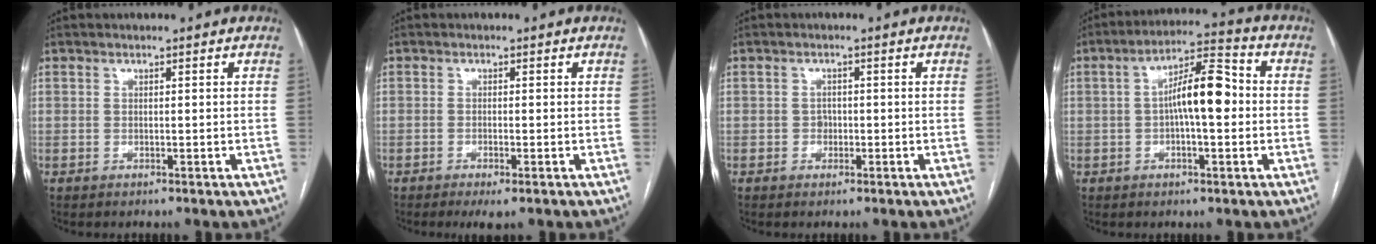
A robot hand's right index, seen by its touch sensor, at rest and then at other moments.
{"total": 2.6, "force": [-1.4, 0.3, 2.1], "torque": [-0.032, -0.005, -0.021]}
{"total": 1.4, "force": [-0.3, 1.2, 0.5], "torque": [-0.005, 0.007, -0.002]}
{"total": 9.4, "force": [0.0, 2.4, 9.1], "torque": [-0.159, 0.029, -0.004]}